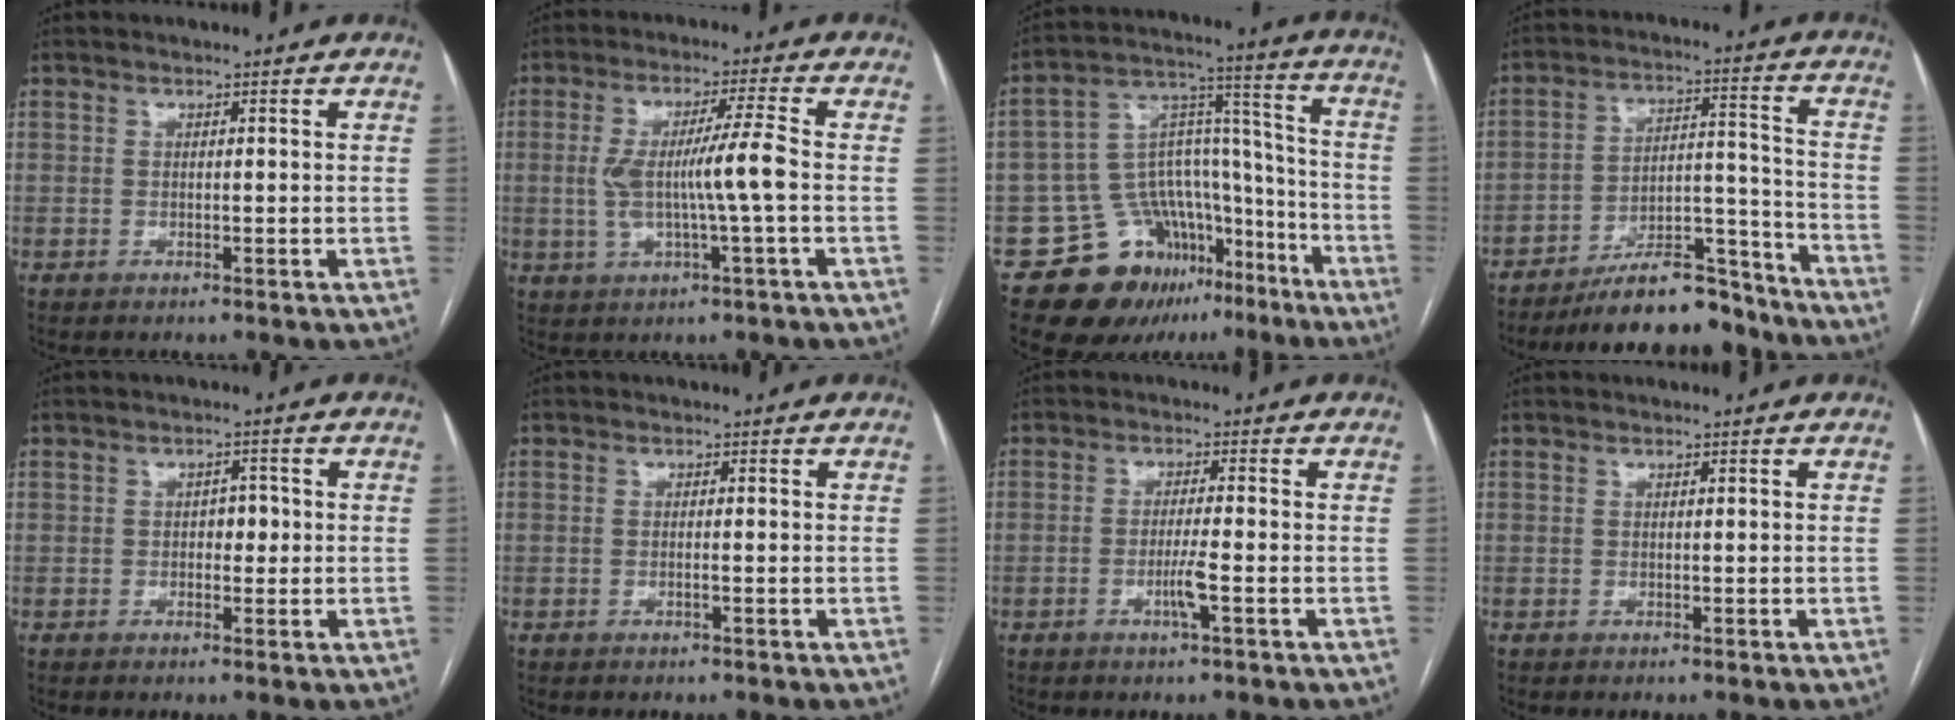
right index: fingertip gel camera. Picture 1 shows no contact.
{"total": 8.1, "force": [-0.7, -0.2, 8.1], "torque": [-0.156, 0.006, -0.010]}
{"total": 18.1, "force": [-11.2, 11.8, 8.0], "torque": [-0.113, 0.089, -0.168]}
{"total": 13.8, "force": [-12.3, 3.7, 5.0], "torque": [-0.064, 0.050, -0.200]}
{"total": 2.3, "force": [-0.1, 1.4, 1.8], "torque": [-0.020, 0.007, -0.002]}
{"total": 0.6, "force": [-0.3, -0.1, 0.5], "torque": [-0.010, 0.001, -0.004]}
{"total": 3.3, "force": [-1.3, -0.3, 3.0], "torque": [-0.058, -0.005, -0.026]}
{"total": 0.0}